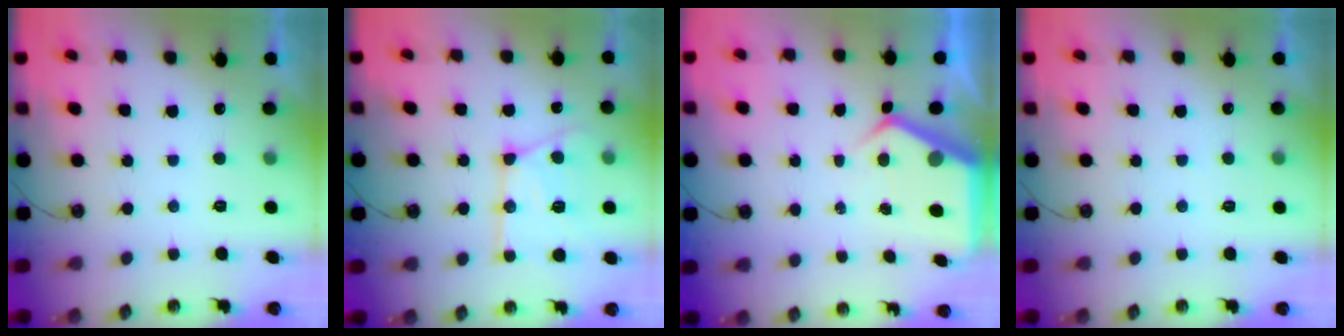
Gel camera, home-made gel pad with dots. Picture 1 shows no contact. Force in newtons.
{"total": 16.3, "press": 16.3, "slide": 1.7}
{"total": 5.5, "press": 5.5, "slide": 0.4}
{"total": 3.1, "press": 3.1, "slide": 0.4}